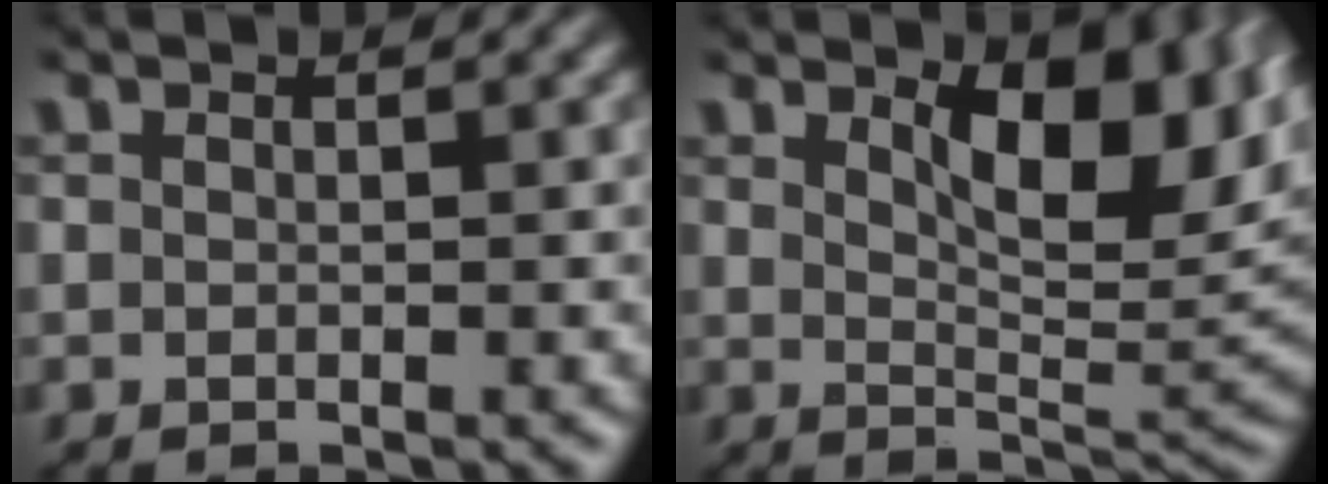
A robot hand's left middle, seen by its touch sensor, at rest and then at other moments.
{"total": 9.2, "force": [3.2, 3.8, 7.7], "torque": [-0.117, 0.000, 0.050]}